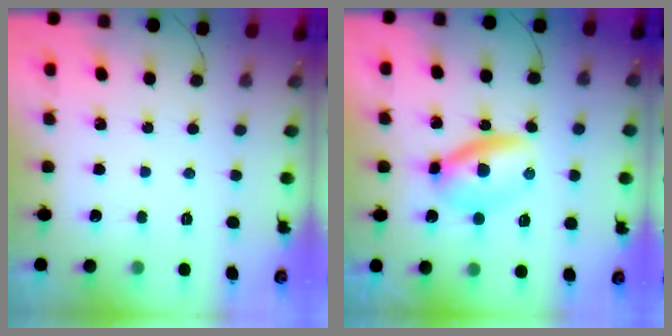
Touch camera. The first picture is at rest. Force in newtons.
{"total": 6.5, "press": 6.4, "slide": 0.9}